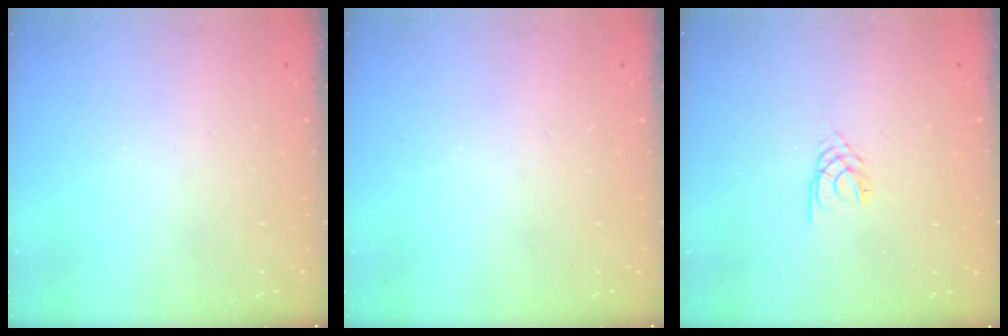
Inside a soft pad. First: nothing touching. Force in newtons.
{"total": 0.0}
{"total": 2.7, "press": 2.6, "slide": 0.4}